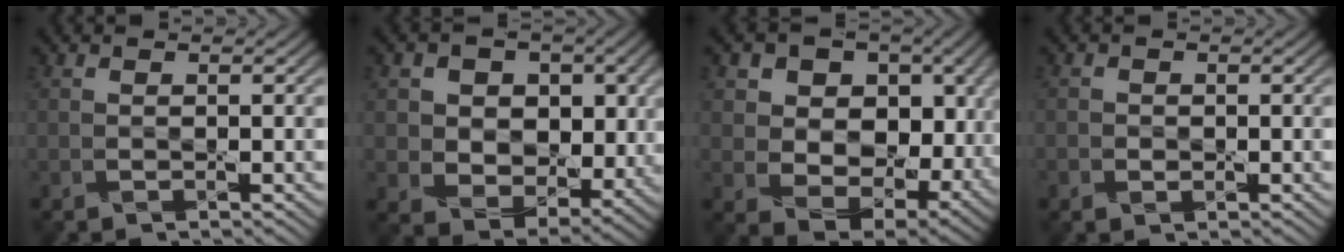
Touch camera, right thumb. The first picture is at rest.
{"total": 10.0, "force": [2.0, 8.1, 5.4], "torque": [-0.127, -0.013, 0.032]}
{"total": 14.5, "force": [2.5, 10.6, 9.6], "torque": [-0.168, -0.016, 0.057]}
{"total": 1.1, "force": [-0.3, 0.9, 0.4], "torque": [-0.008, -0.006, -0.007]}